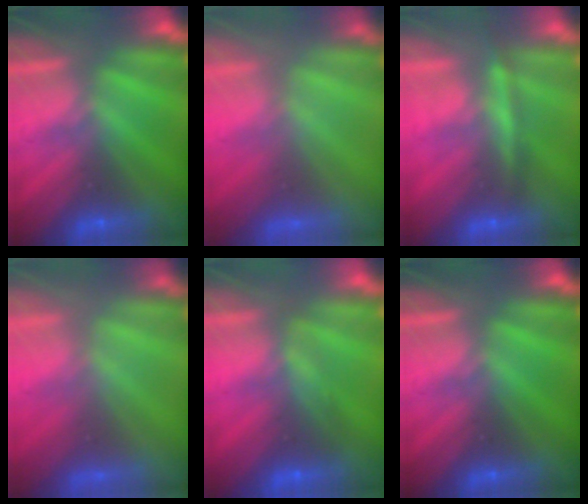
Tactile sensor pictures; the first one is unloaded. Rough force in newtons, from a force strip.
{"total": 7.6}
{"total": 4.4}
{"total": 7.6}
{"total": 1.7}
{"total": 0.0}